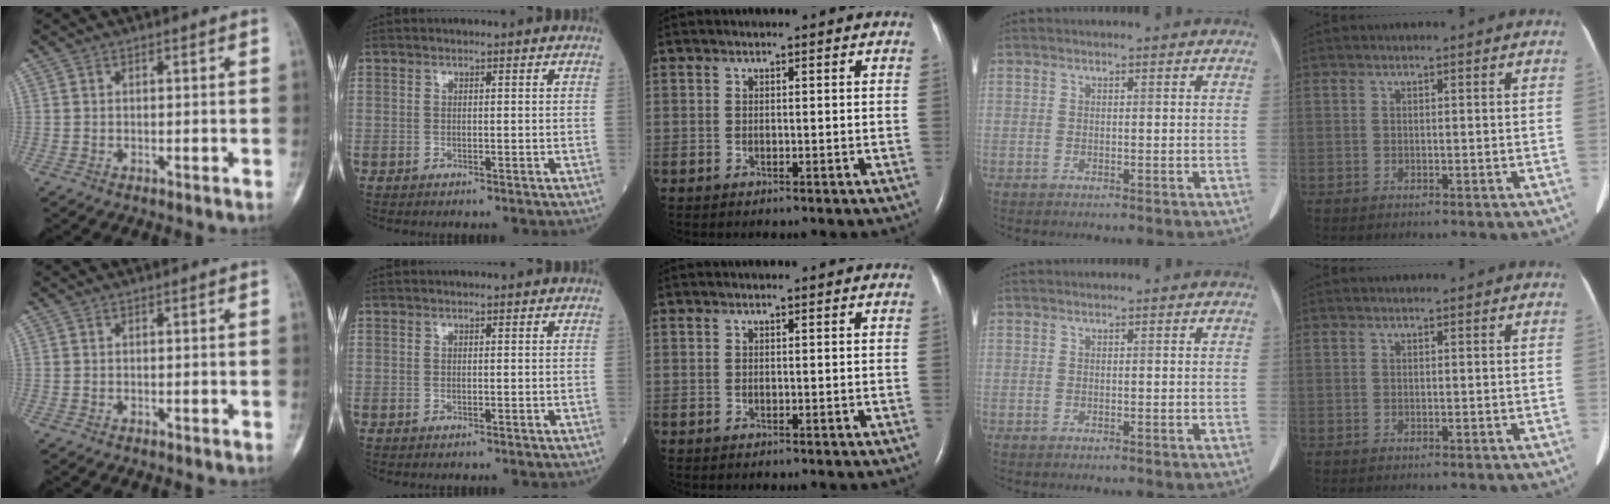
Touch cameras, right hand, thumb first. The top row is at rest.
{}